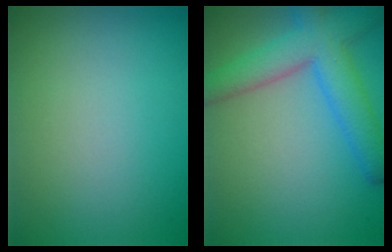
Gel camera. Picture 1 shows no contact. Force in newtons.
{"total": 6.4, "press": 6.4, "slide": 0.3}